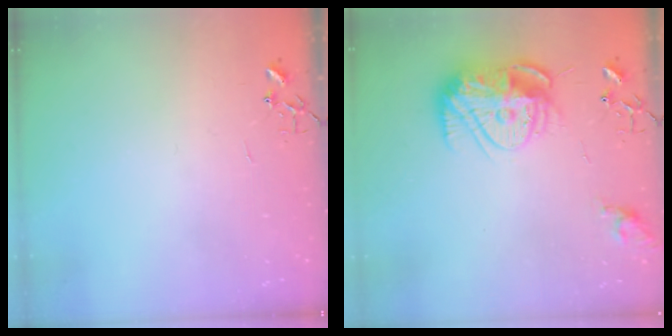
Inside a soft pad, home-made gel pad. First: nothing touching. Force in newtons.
{"total": 15.7, "press": 15.7, "slide": 1.0}